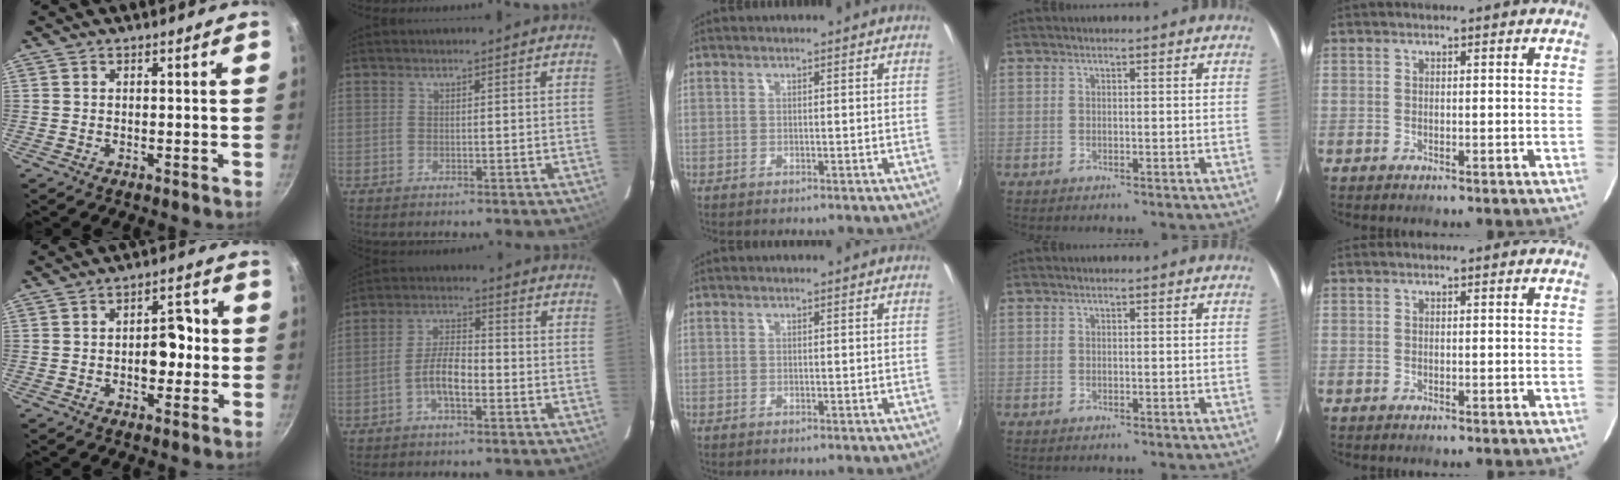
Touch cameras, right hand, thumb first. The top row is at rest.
{"thumb": {"total": 6.7, "force": [-0.7, 4.3, 5.1], "torque": [-0.030, 0.016, -0.012]}, "index": {"total": 5.9, "force": [-2.6, 2.1, 4.9], "torque": [-0.104, 0.013, -0.048]}}